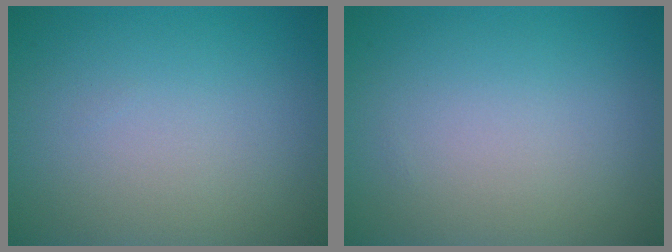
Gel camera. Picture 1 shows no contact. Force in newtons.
{"total": 0.0}